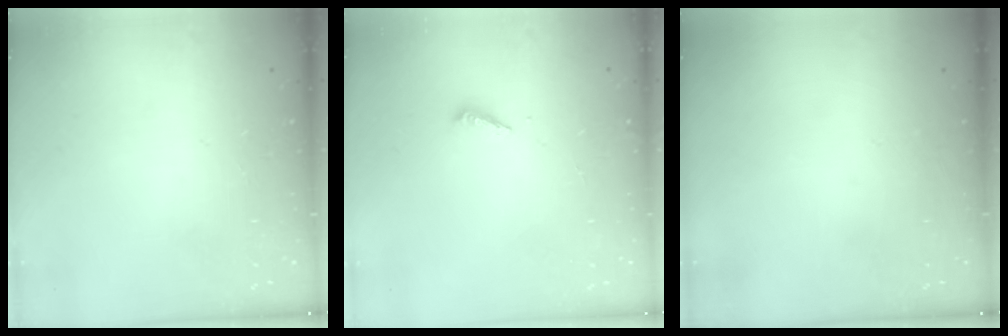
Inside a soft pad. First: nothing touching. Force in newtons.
{"total": 2.0, "press": 2.0, "slide": 0.2}
{"total": 0.0}